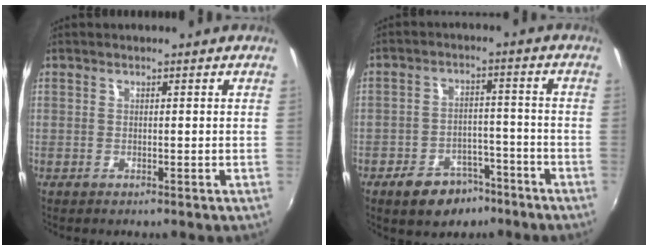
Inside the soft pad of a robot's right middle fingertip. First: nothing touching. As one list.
[{"total": 9.0, "force": [-6.2, 5.2, 3.9], "torque": [-0.089, 0.019, -0.082]}]